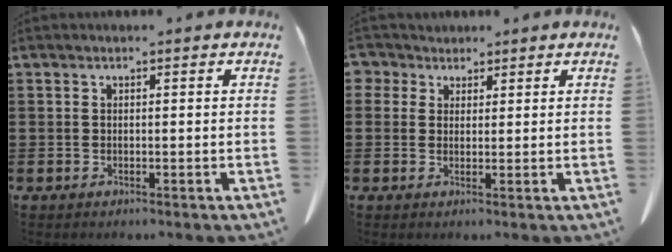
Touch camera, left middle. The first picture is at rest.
{"total": 3.0, "force": [1.9, 2.2, 0.4], "torque": [-0.014, 0.008, 0.034]}